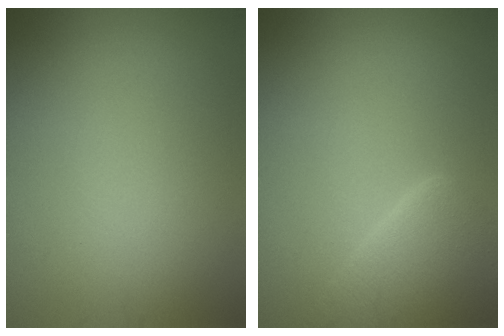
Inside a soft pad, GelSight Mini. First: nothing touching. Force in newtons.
{"total": 5.0, "press": 5.0, "slide": 0.4}